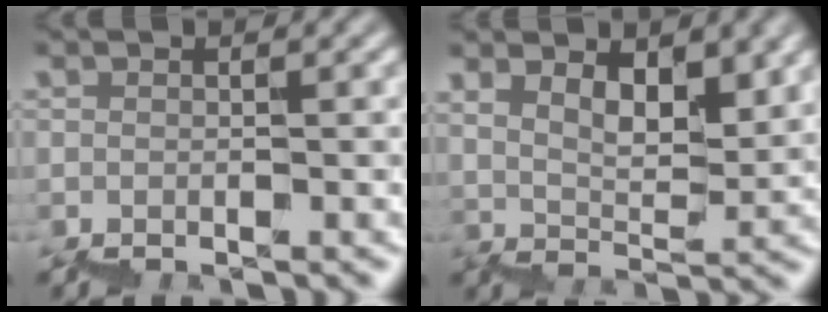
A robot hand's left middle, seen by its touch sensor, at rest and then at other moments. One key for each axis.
{"total": 4.5, "fx": 4.3, "fy": 0.7, "fz": 1.3, "tx": -0.013, "ty": 0.001, "tz": 0.084}